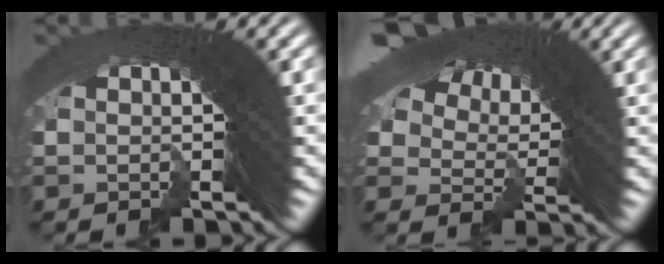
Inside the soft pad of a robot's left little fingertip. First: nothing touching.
{"total": 6.4, "force": [3.6, 3.8, 3.6], "torque": [-0.059, 0.003, 0.061]}